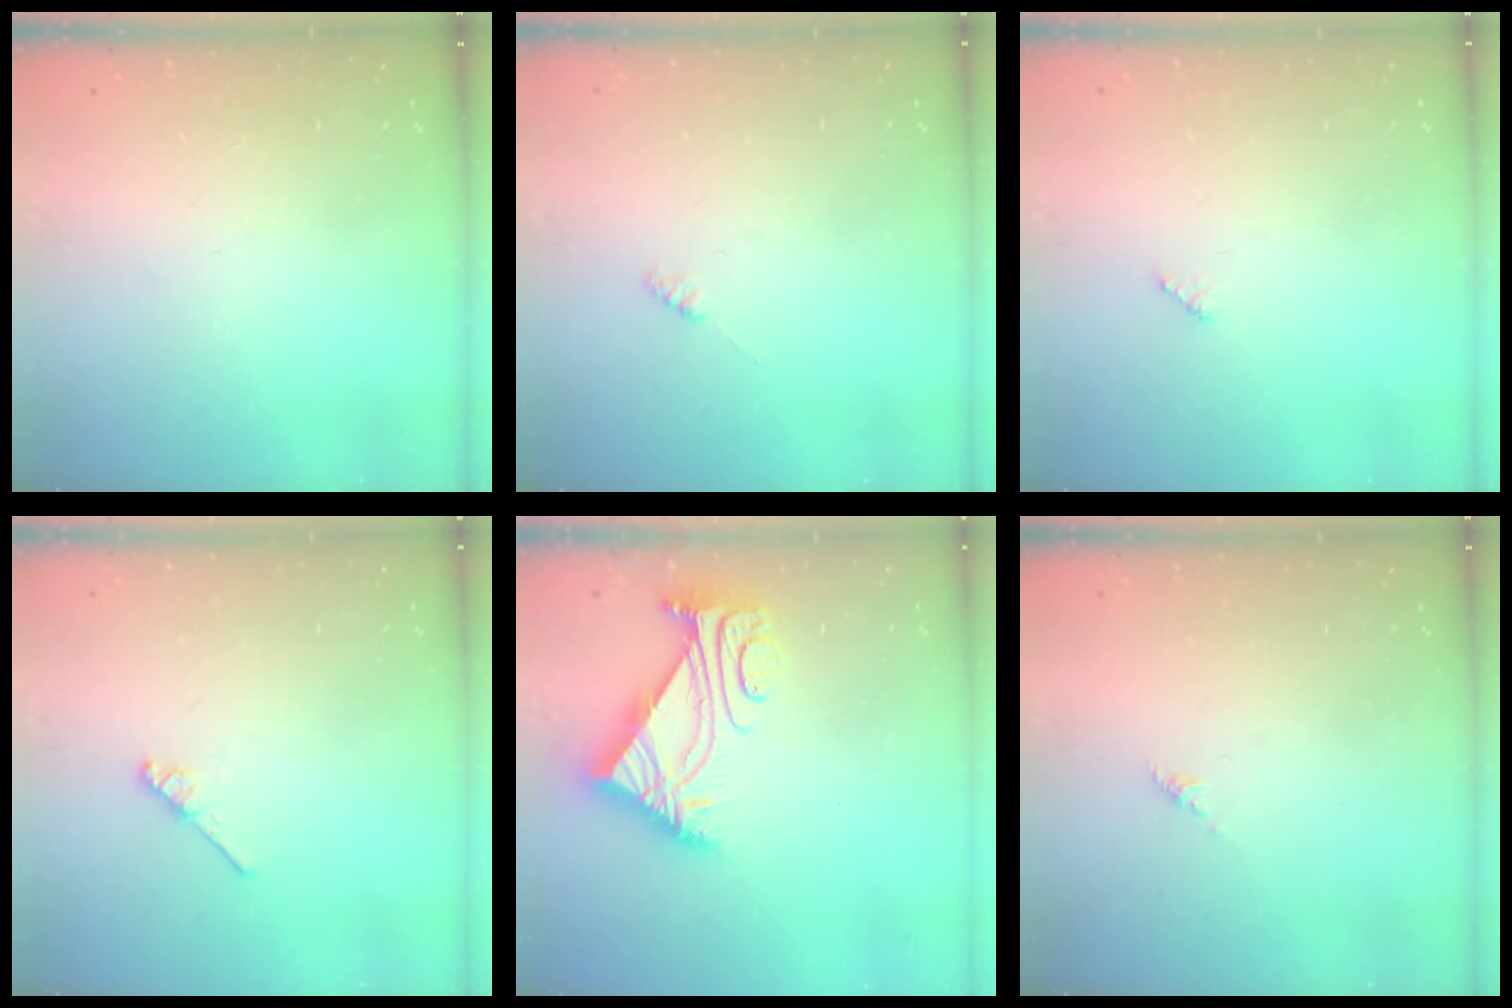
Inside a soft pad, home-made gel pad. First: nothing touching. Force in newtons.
{"total": 1.9, "press": 1.9, "slide": 0.3}
{"total": 2.9, "press": 2.9, "slide": 0.4}
{"total": 4.5, "press": 4.4, "slide": 0.7}
{"total": 5.9, "press": 5.9, "slide": 0.5}
{"total": 0.6, "press": 0.4, "slide": 0.4}